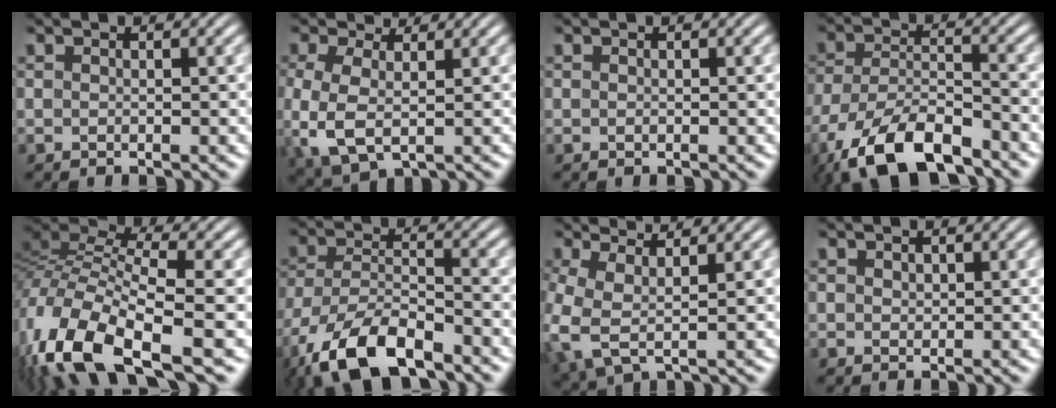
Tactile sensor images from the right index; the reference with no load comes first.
{"total": 5.2, "force": [0.7, 3.6, 3.7], "torque": [-0.098, -0.016, 0.026]}
{"total": 0.0}
{"total": 9.6, "force": [-6.2, 5.1, 5.3], "torque": [-0.105, -0.029, -0.089]}
{"total": 12.2, "force": [-2.4, 8.0, 8.9], "torque": [-0.210, -0.030, -0.028]}
{"total": 8.3, "force": [-4.9, 4.5, 4.9], "torque": [-0.104, -0.028, -0.068]}
{"total": 5.3, "force": [0.8, 3.8, 3.6], "torque": [-0.110, -0.020, 0.023]}
{"total": 1.1, "force": [0.5, 0.9, 0.3], "torque": [-0.010, 0.002, 0.009]}